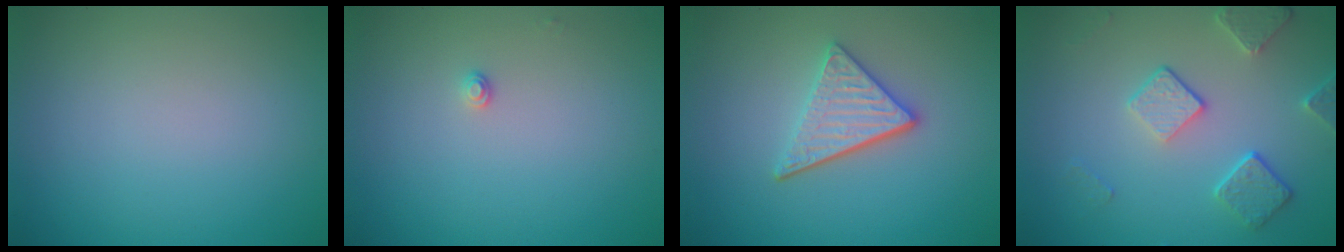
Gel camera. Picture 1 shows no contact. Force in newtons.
{"total": 0.8, "press": 0.8, "slide": 0.0}
{"total": 3.6, "press": 3.0, "slide": 2.0}
{"total": 3.9, "press": 3.1, "slide": 2.4}